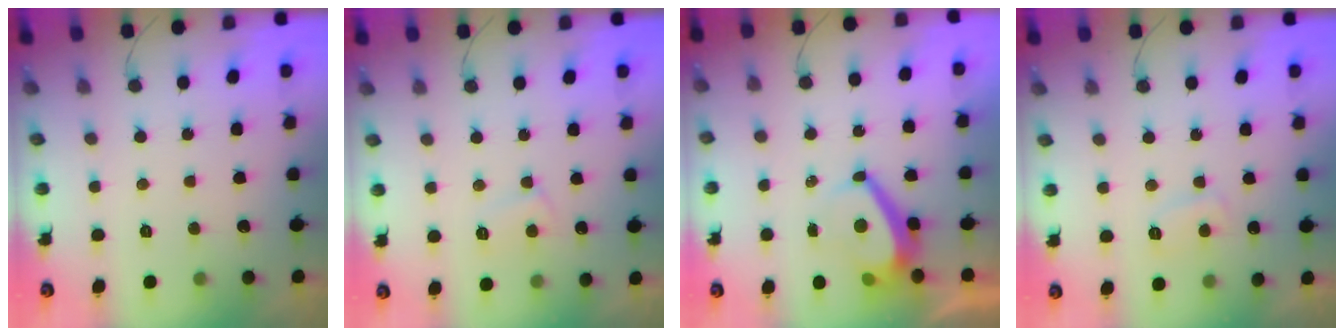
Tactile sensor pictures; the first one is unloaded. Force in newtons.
{"total": 5.0, "press": 5.0, "slide": 0.4}
{"total": 5.1, "press": 5.0, "slide": 0.6}
{"total": 4.4, "press": 4.3, "slide": 0.7}